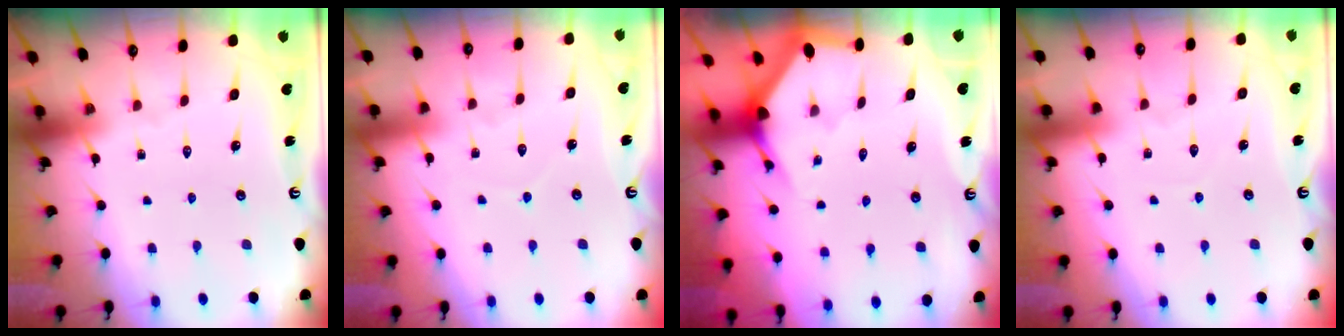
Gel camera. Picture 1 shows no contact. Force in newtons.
{"total": 5.1, "press": 5.1, "slide": 0.6}
{"total": 2.8, "press": 2.8, "slide": 0.2}
{"total": 2.9, "press": 2.9, "slide": 0.3}